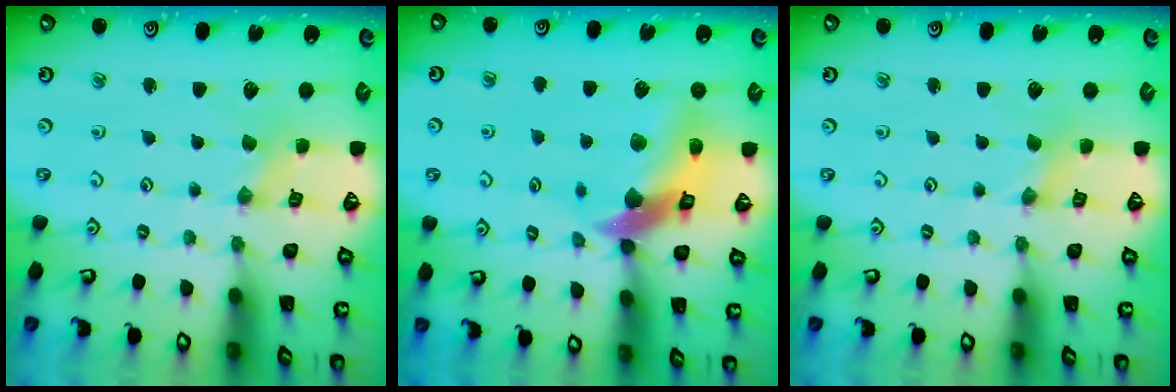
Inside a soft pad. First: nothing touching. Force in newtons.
{"total": 12.7, "press": 12.6, "slide": 1.9}
{"total": 0.0}